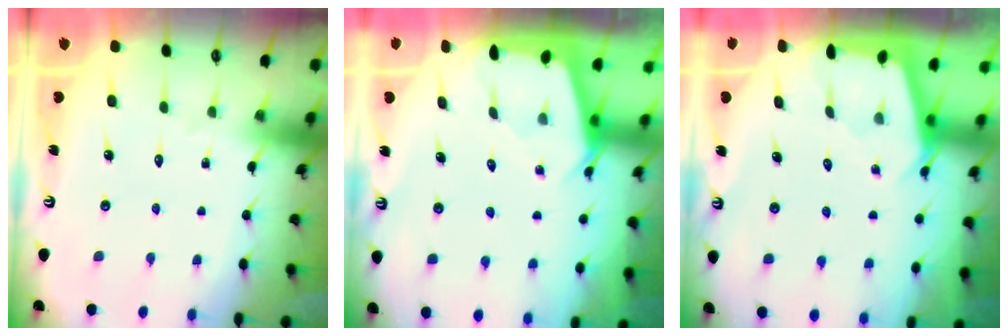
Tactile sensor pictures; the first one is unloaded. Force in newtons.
{"total": 2.4, "press": 2.4, "slide": 0.3}
{"total": 2.4, "press": 2.4, "slide": 0.3}